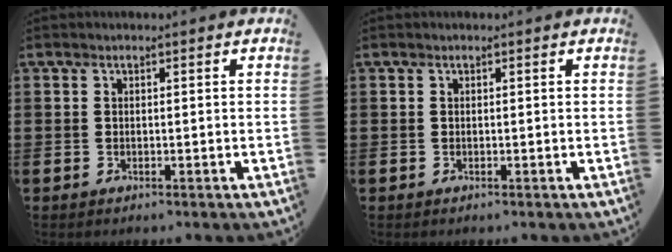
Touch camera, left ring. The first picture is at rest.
{"total": 0.0}